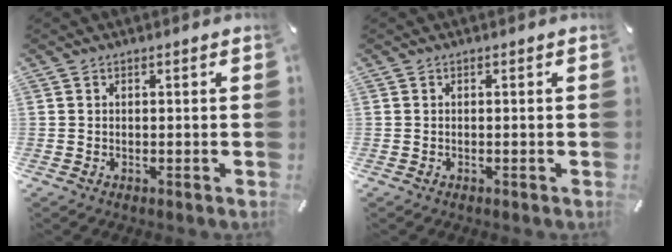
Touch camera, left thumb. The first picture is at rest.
{"total": 0.0}